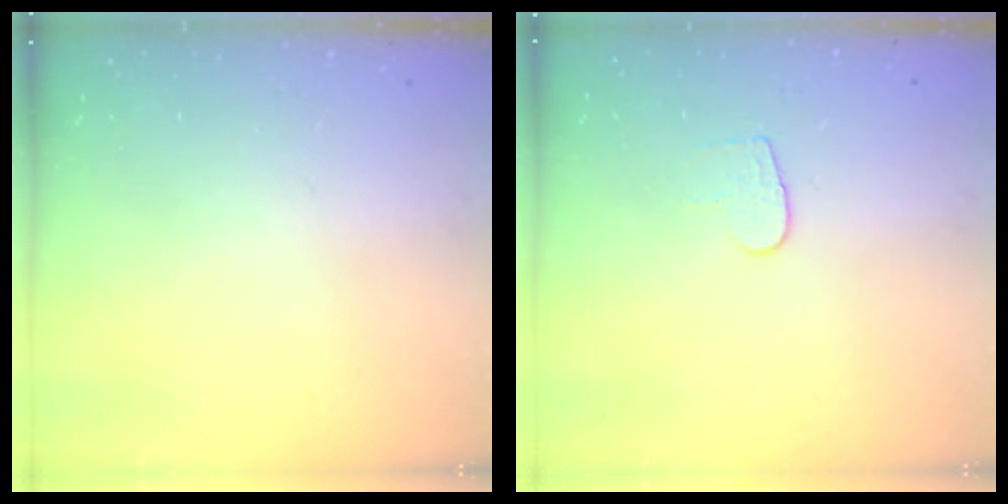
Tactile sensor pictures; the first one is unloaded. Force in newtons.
{"total": 5.4, "press": 5.4, "slide": 0.3}